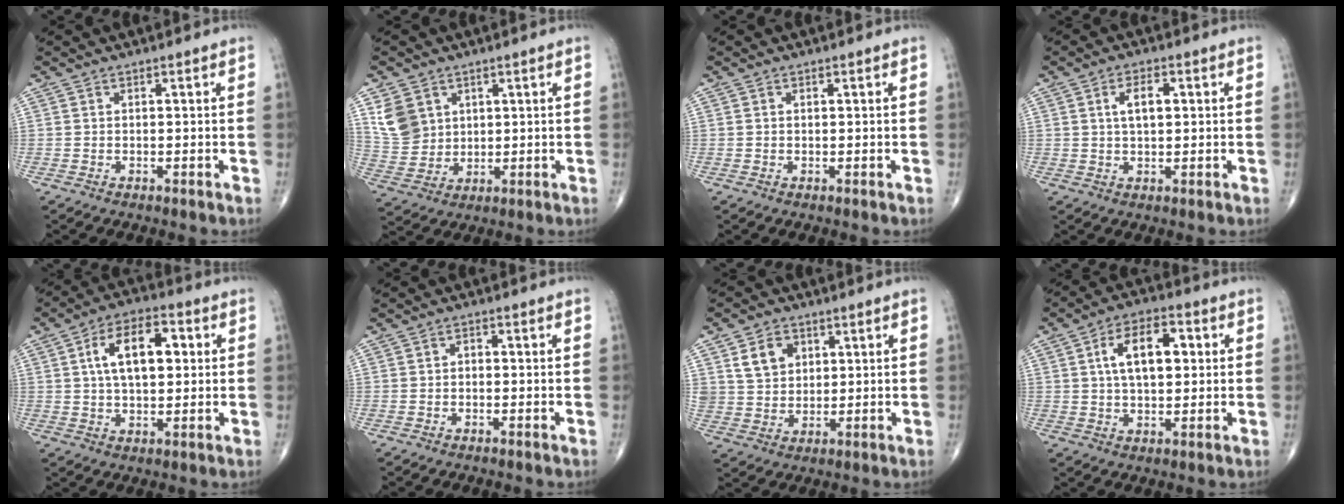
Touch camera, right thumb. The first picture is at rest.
{"total": 7.8, "force": [3.3, 6.2, 3.4], "torque": [-0.051, -0.013, 0.075]}
{"total": 0.0}
{"total": 4.8, "force": [1.2, 2.4, 4.0], "torque": [-0.068, 0.002, 0.020]}
{"total": 12.4, "force": [2.6, 6.7, 10.2], "torque": [-0.155, 0.012, 0.040]}
{"total": 1.3, "force": [-0.1, 1.0, 0.9], "torque": [-0.007, 0.007, -0.005]}
{"total": 7.6, "force": [3.1, 5.9, 3.6], "torque": [-0.042, -0.014, 0.062]}
{"total": 11.2, "force": [2.3, 6.0, 9.1], "torque": [-0.136, 0.012, 0.035]}